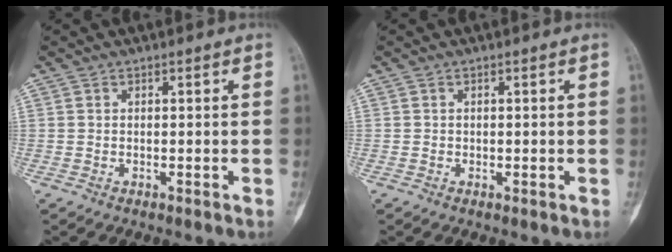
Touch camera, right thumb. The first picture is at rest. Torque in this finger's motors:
{"motor_torque": [1.13, 1.16, 0.42, -0.37, 0.00]}